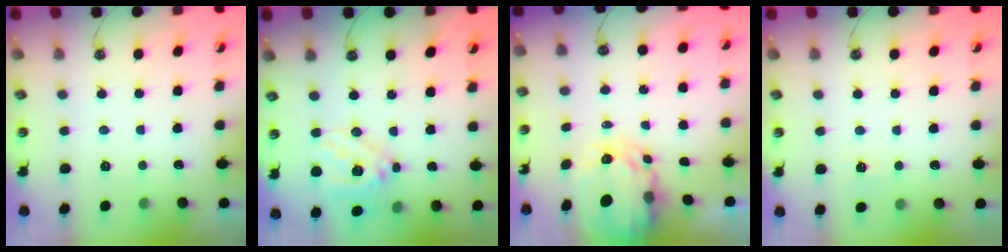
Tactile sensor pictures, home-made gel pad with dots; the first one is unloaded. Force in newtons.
{"total": 17.3, "press": 17.1, "slide": 2.6}
{"total": 6.3, "press": 6.3, "slide": 0.5}
{"total": 4.3, "press": 4.3, "slide": 0.4}